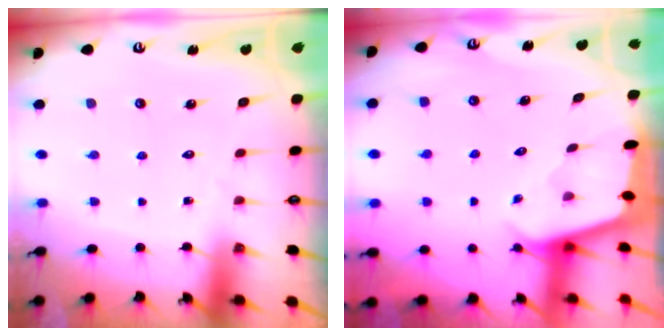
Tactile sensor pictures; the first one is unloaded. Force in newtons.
{"total": 1.8, "press": 1.8, "slide": 0.2}